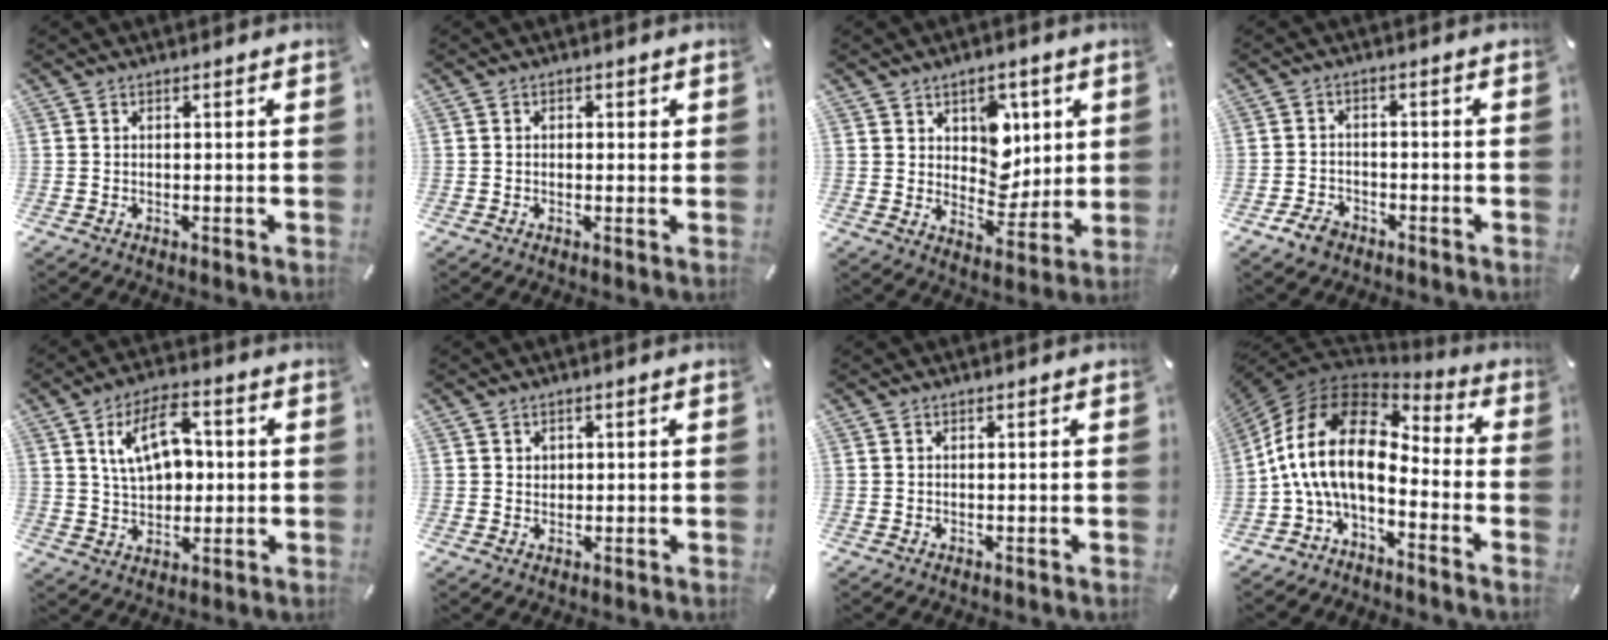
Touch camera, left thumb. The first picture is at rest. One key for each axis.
{"total": 1.2, "fx": -0.2, "fy": 0.9, "fz": 0.8, "tx": -0.014, "ty": 0.005, "tz": -0.005}
{"total": 9.6, "fx": 3.6, "fy": 7.8, "fz": 4.1, "tx": -0.045, "ty": -0.023, "tz": 0.065}
{"total": 4.4, "fx": -3.0, "fy": 2.8, "fz": 1.7, "tx": -0.039, "ty": 0.015, "tz": -0.059}
{"total": 11.9, "fx": 3.1, "fy": 7.6, "fz": 8.6, "tx": -0.147, "ty": 0.008, "tz": 0.055}
{"total": 1.7, "fx": 0.6, "fy": 1.5, "fz": 0.2, "tx": 0.003, "ty": 0.001, "tz": 0.007}
{"total": 0.0}
{"total": 17.0, "fx": -1.3, "fy": 9.6, "fz": 14.0, "tx": -0.301, "ty": 0.009, "tz": -0.028}